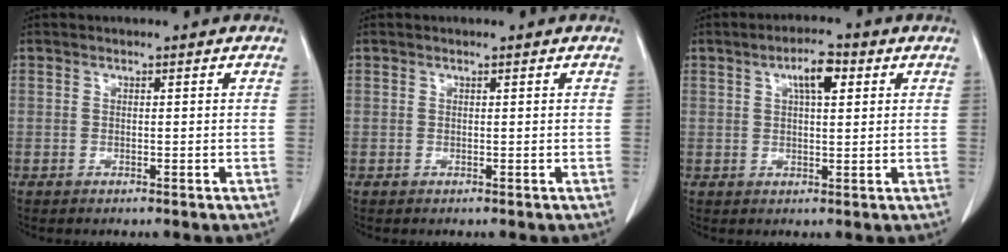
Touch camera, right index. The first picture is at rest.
{"total": 0.0}
{"total": 4.9, "force": [2.0, 1.4, 4.2], "torque": [-0.076, 0.009, 0.034]}